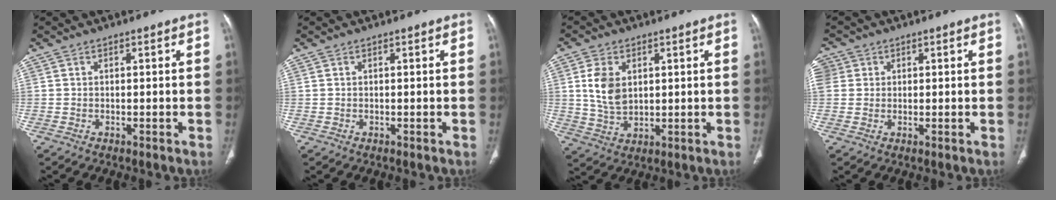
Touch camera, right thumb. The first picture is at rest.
{"total": 0.0}
{"total": 7.7, "force": [1.8, 5.2, 5.4], "torque": [-0.091, -0.007, 0.042]}
{"total": 6.7, "force": [1.9, 6.0, 2.3], "torque": [-0.061, 0.017, 0.041]}